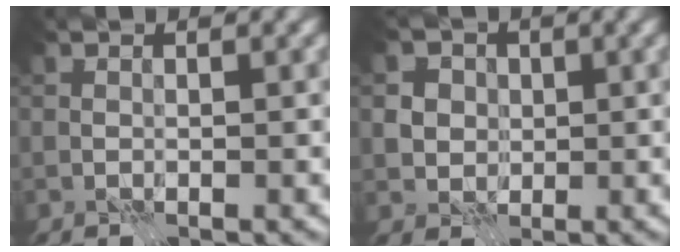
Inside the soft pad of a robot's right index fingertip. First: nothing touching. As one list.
[{"total": 5.6, "force": [1.8, 4.7, 2.5], "torque": [-0.049, 0.018, 0.017]}]